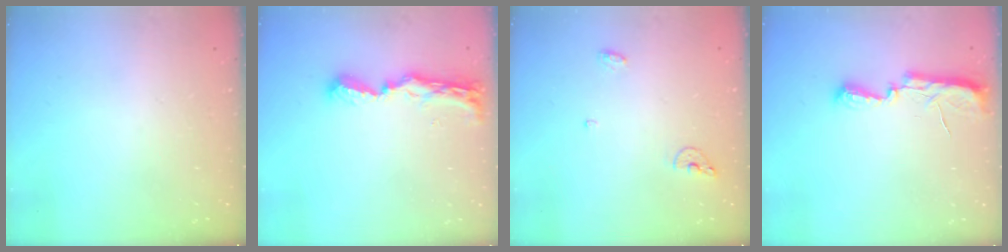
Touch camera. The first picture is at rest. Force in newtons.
{"total": 8.7, "press": 8.7, "slide": 0.3}
{"total": 6.2, "press": 6.1, "slide": 1.1}
{"total": 9.8, "press": 8.5, "slide": 4.8}